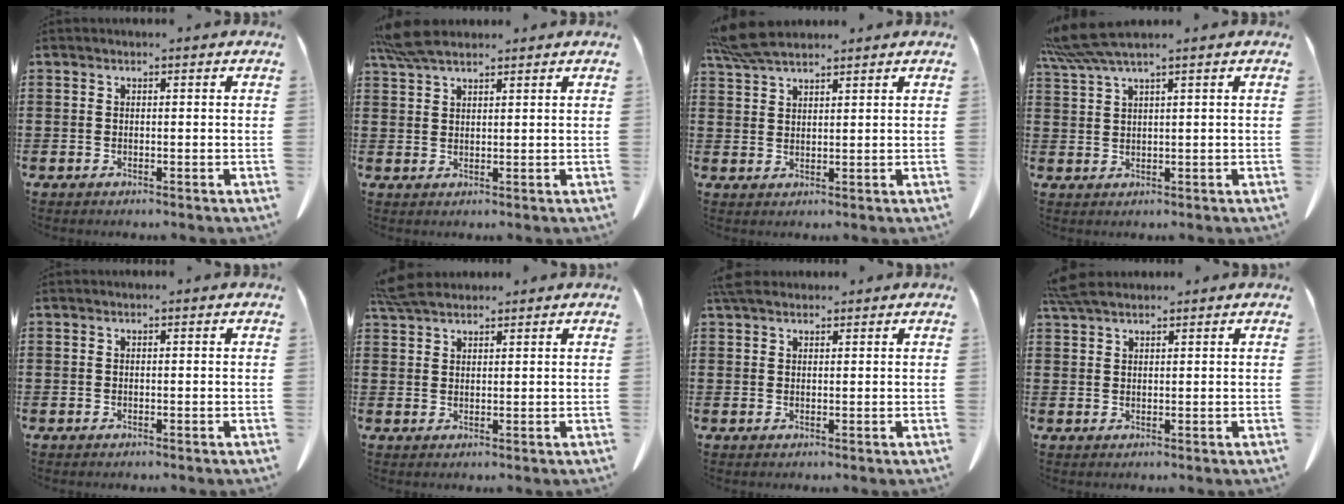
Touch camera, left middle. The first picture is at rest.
{"total": 5.3, "force": [4.3, 1.2, 3.0], "torque": [-0.077, -0.006, 0.080]}
{"total": 5.8, "force": [4.8, 1.2, 3.1], "torque": [-0.073, -0.006, 0.093]}
{"total": 4.8, "force": [3.6, -0.2, 3.3], "torque": [-0.087, -0.013, 0.062]}
{"total": 0.0}
{"total": 4.1, "force": [3.6, 1.0, 1.6], "torque": [-0.042, -0.002, 0.071]}
{"total": 2.7, "force": [2.3, 1.1, 1.1], "torque": [-0.028, 0.004, 0.047]}
{"total": 3.5, "force": [3.0, 0.9, 1.6], "torque": [-0.040, -0.001, 0.060]}